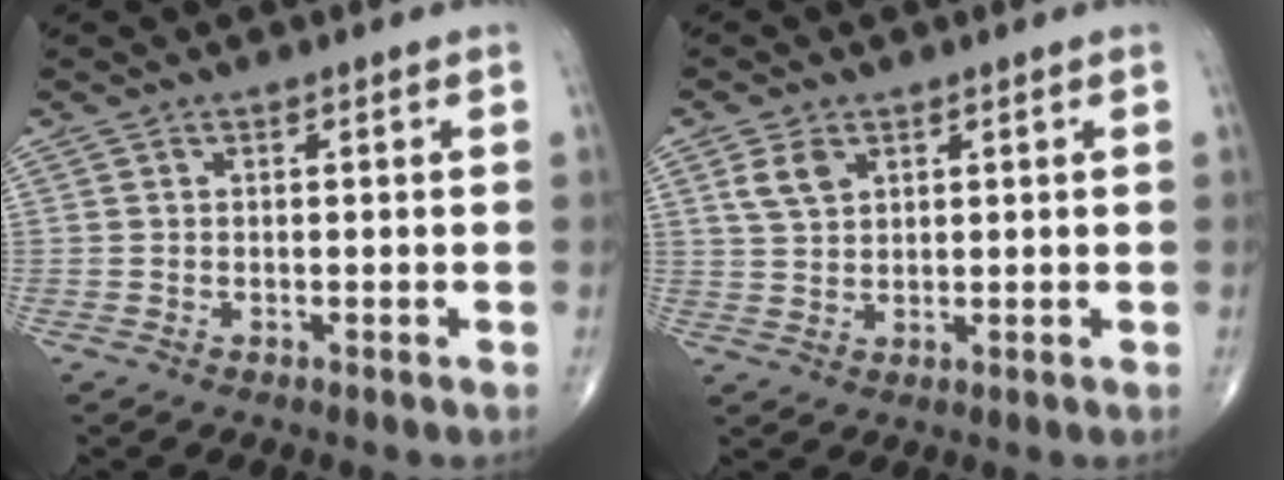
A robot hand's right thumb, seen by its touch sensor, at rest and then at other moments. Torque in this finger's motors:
{"motor_torque": [-0.47, 0.51, 0.21, 0.06, 0.02]}